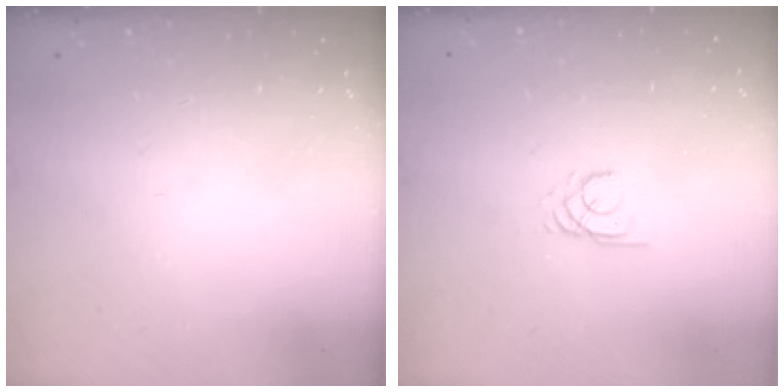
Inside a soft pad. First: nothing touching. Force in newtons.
{"total": 2.4, "press": 2.4, "slide": 0.1}